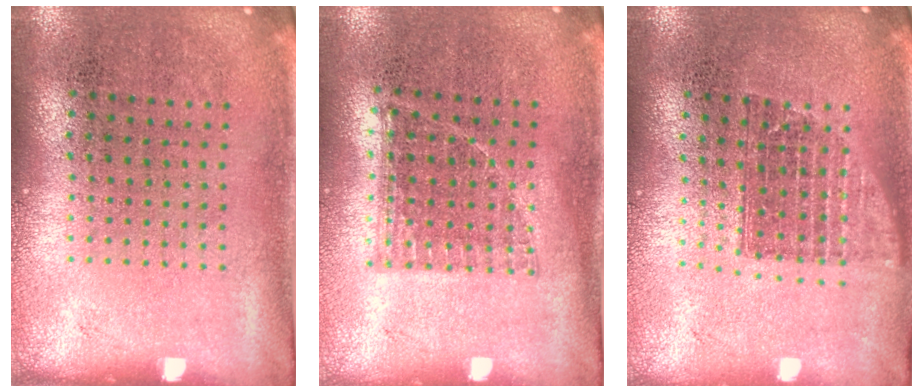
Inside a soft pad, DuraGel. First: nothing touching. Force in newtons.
{"total": 0.8, "press": 0.8, "slide": 0.3}
{"total": 1.4, "press": 1.1, "slide": 0.8}